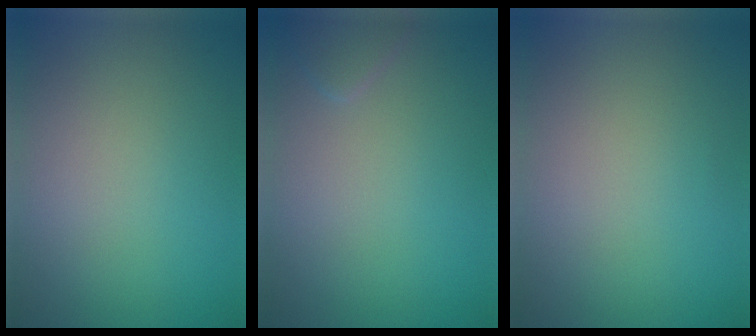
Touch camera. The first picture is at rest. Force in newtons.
{"total": 1.1, "press": 1.1, "slide": 0.1}
{"total": 0.0}